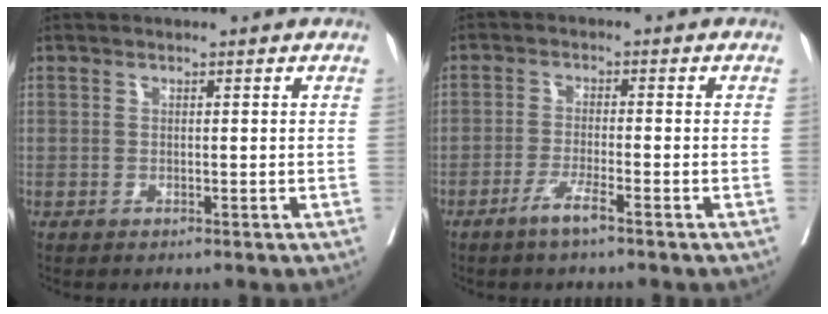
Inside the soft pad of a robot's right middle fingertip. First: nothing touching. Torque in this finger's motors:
{"motor_torque": [0.58, -0.81, 0.07, 0.05]}